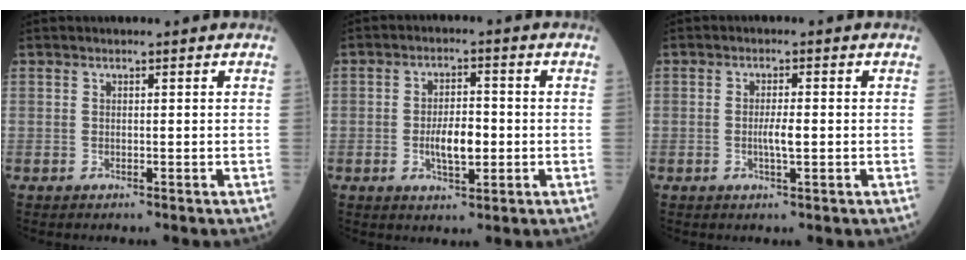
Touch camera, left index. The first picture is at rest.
{"total": 5.4, "force": [-1.2, 2.0, 4.9], "torque": [-0.089, -0.002, -0.022]}
{"total": 2.5, "force": [-0.6, 0.2, 2.4], "torque": [-0.045, -0.004, -0.011]}